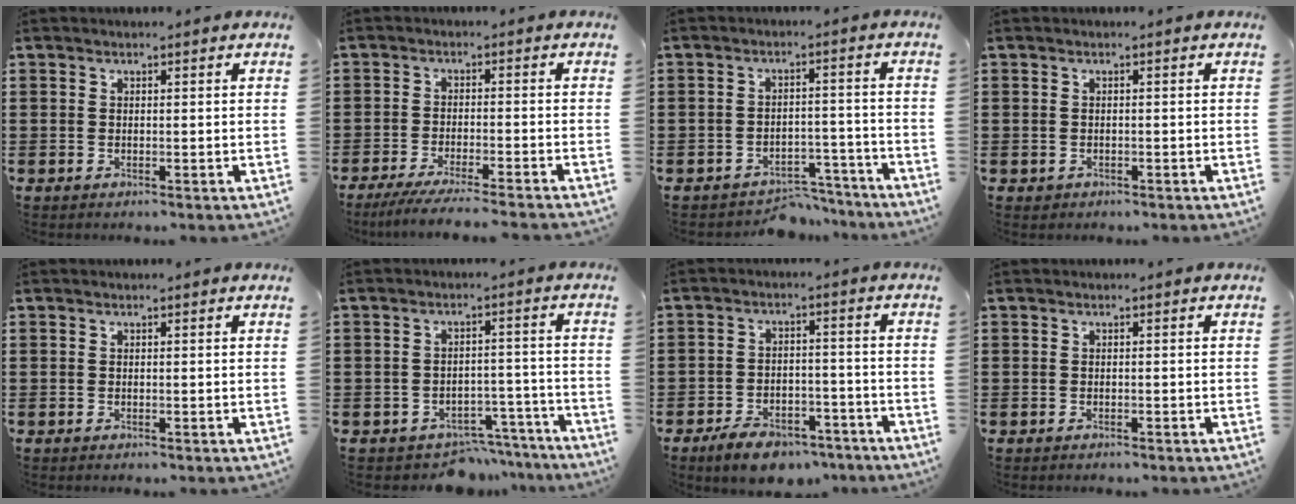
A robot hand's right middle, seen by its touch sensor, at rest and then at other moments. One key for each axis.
{"total": 4.1, "fx": -3.7, "fy": -0.4, "fz": 1.8, "tx": -0.034, "ty": -0.013, "tz": -0.071}
{"total": 4.4, "fx": -4.2, "fy": 1.1, "fz": 0.4, "tx": -0.008, "ty": 0.012, "tz": -0.086}
{"total": 0.0}
{"total": 0.0}
{"total": 4.5, "fx": -4.3, "fy": 1.3, "fz": 0.5, "tx": -0.010, "ty": 0.012, "tz": -0.087}
{"total": 5.6, "fx": -4.9, "fy": 1.9, "fz": 1.9, "tx": -0.041, "ty": 0.010, "tz": -0.097}
{"total": 0.0}